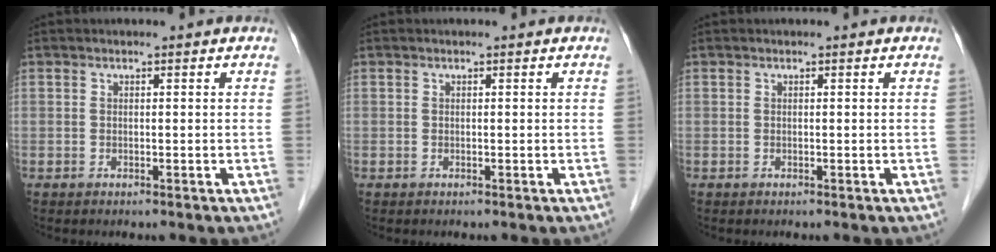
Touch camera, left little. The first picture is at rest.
{"total": 0.0}
{"total": 0.0}